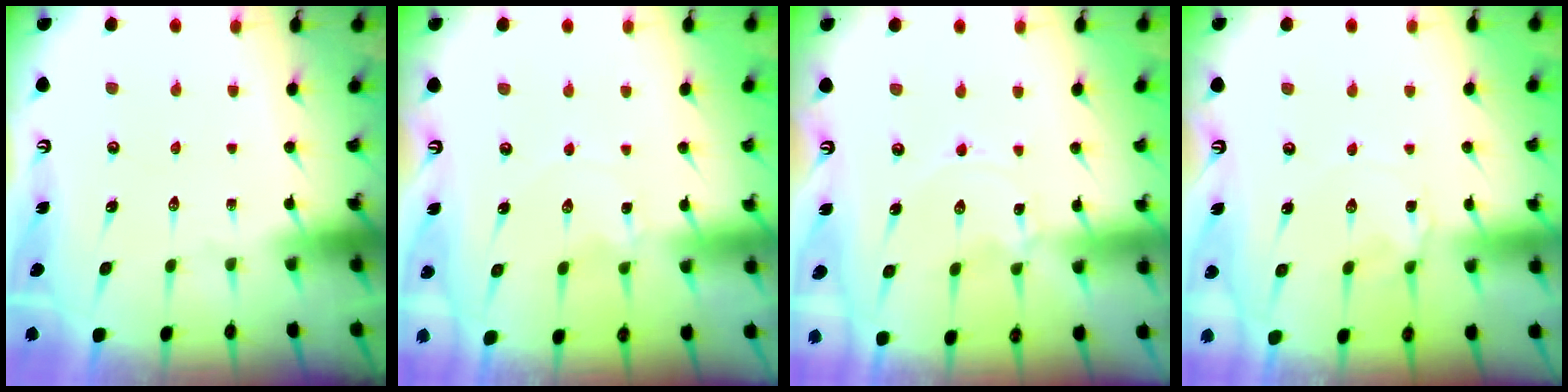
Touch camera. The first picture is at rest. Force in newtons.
{"total": 1.0, "press": 1.0, "slide": 0.2}
{"total": 0.0}
{"total": 1.8, "press": 1.8, "slide": 0.2}